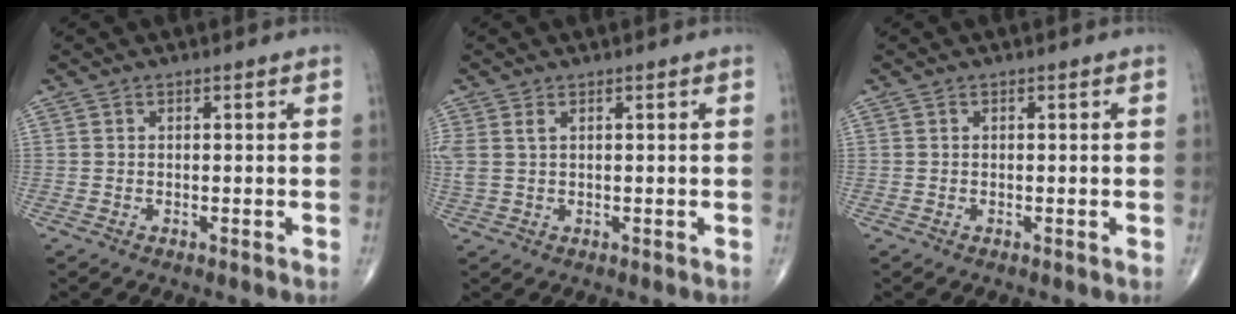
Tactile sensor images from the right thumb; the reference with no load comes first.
{"total": 2.7, "force": [1.1, 1.3, 2.1], "torque": [-0.066, 0.012, 0.032]}
{"total": 0.0}